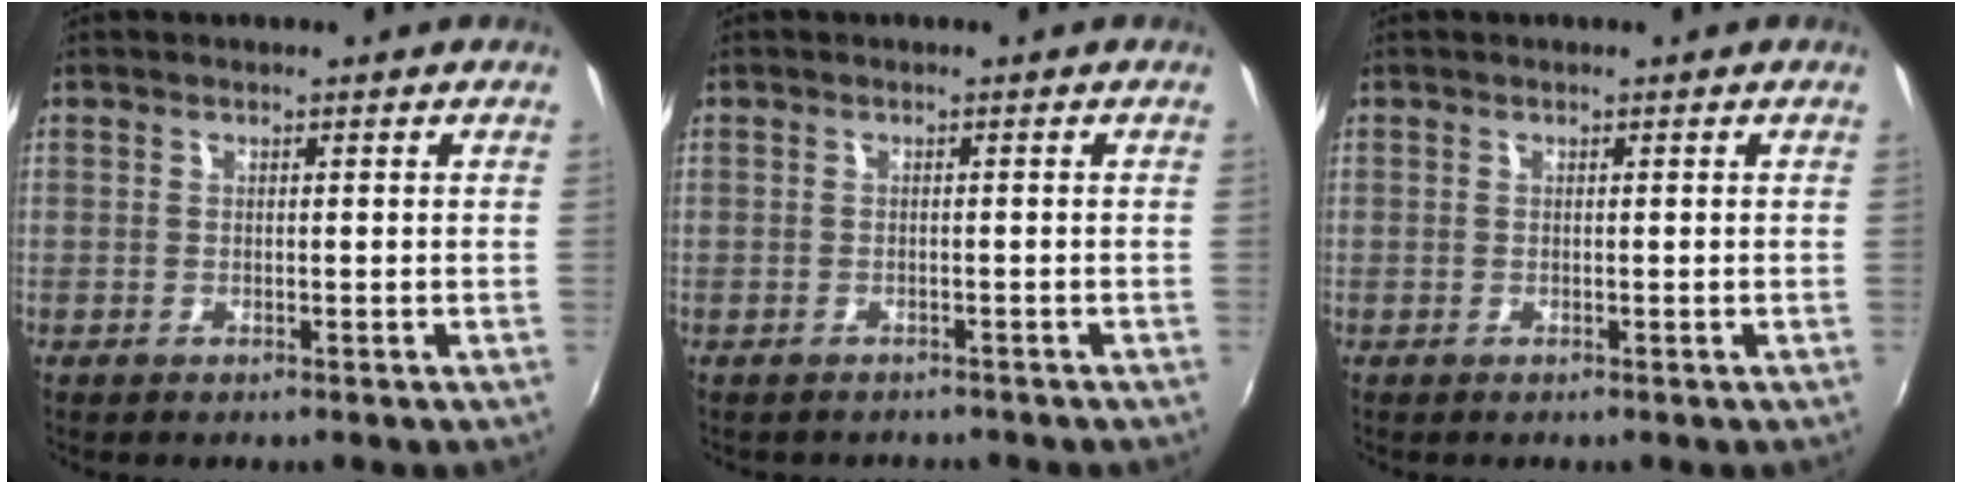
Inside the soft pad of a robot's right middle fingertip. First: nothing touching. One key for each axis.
{"total": 2.5, "fx": -2.2, "fy": 1.0, "fz": 0.5, "tx": -0.015, "ty": -0.013, "tz": -0.029}
{"total": 0.0}